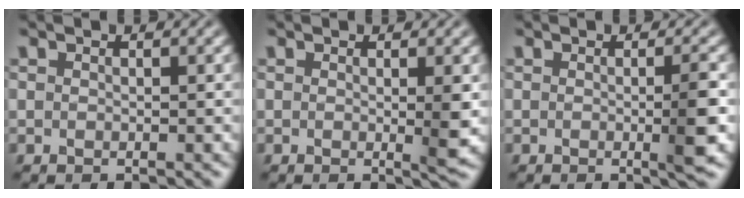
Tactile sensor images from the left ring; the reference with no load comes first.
{"total": 2.0, "force": [0.1, 0.2, 2.0], "torque": [-0.026, -0.008, -0.003]}
{"total": 2.8, "force": [-0.2, 0.4, 2.8], "torque": [-0.039, -0.007, -0.007]}